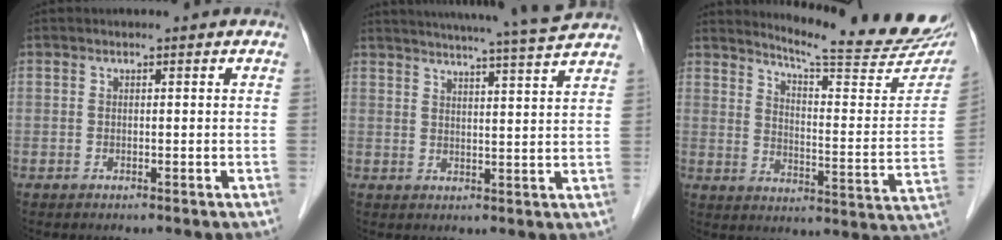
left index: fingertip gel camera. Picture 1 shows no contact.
{"total": 14.0, "force": [13.0, -1.6, 5.0], "torque": [-0.088, -0.024, 0.167]}
{"total": 21.4, "force": [19.6, 0.6, 8.5], "torque": [-0.123, -0.091, 0.244]}